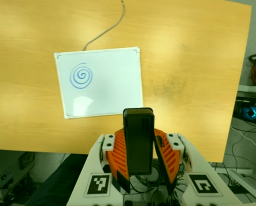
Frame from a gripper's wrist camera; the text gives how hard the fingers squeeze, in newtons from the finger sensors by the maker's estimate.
{"total": 5.7, "left": 5.4, "right": 6.0}